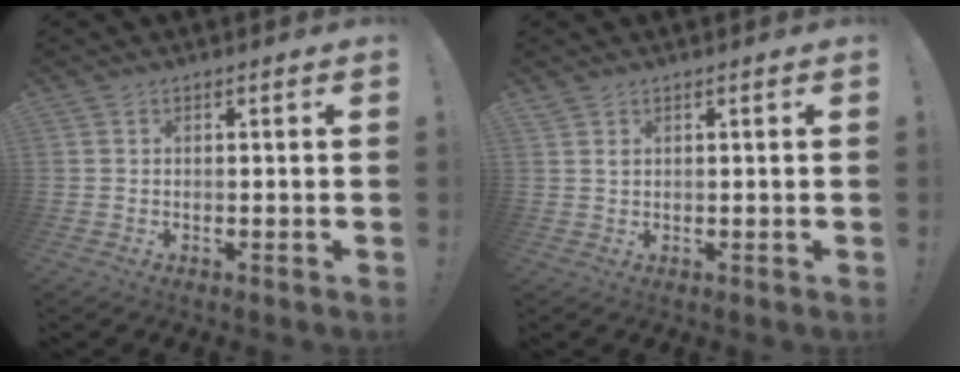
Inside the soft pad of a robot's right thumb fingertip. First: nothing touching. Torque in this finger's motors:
{"motor_torque": [0.01, -0.01, 0.15, 0.16, 0.00]}